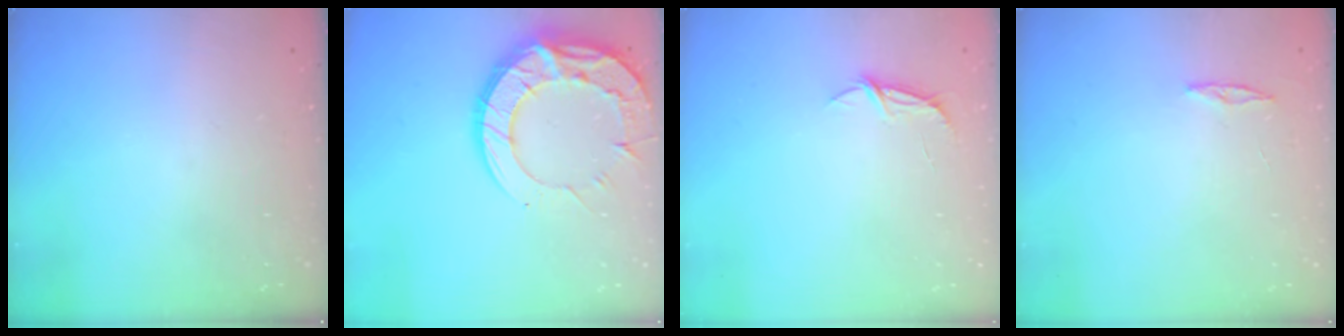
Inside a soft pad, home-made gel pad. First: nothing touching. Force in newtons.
{"total": 19.5, "press": 19.4, "slide": 1.6}
{"total": 5.6, "press": 5.6, "slide": 0.4}
{"total": 3.0, "press": 2.9, "slide": 0.3}